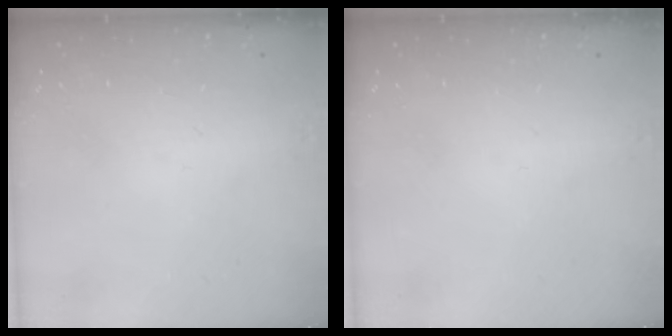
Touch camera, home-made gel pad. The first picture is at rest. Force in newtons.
{"total": 0.0}